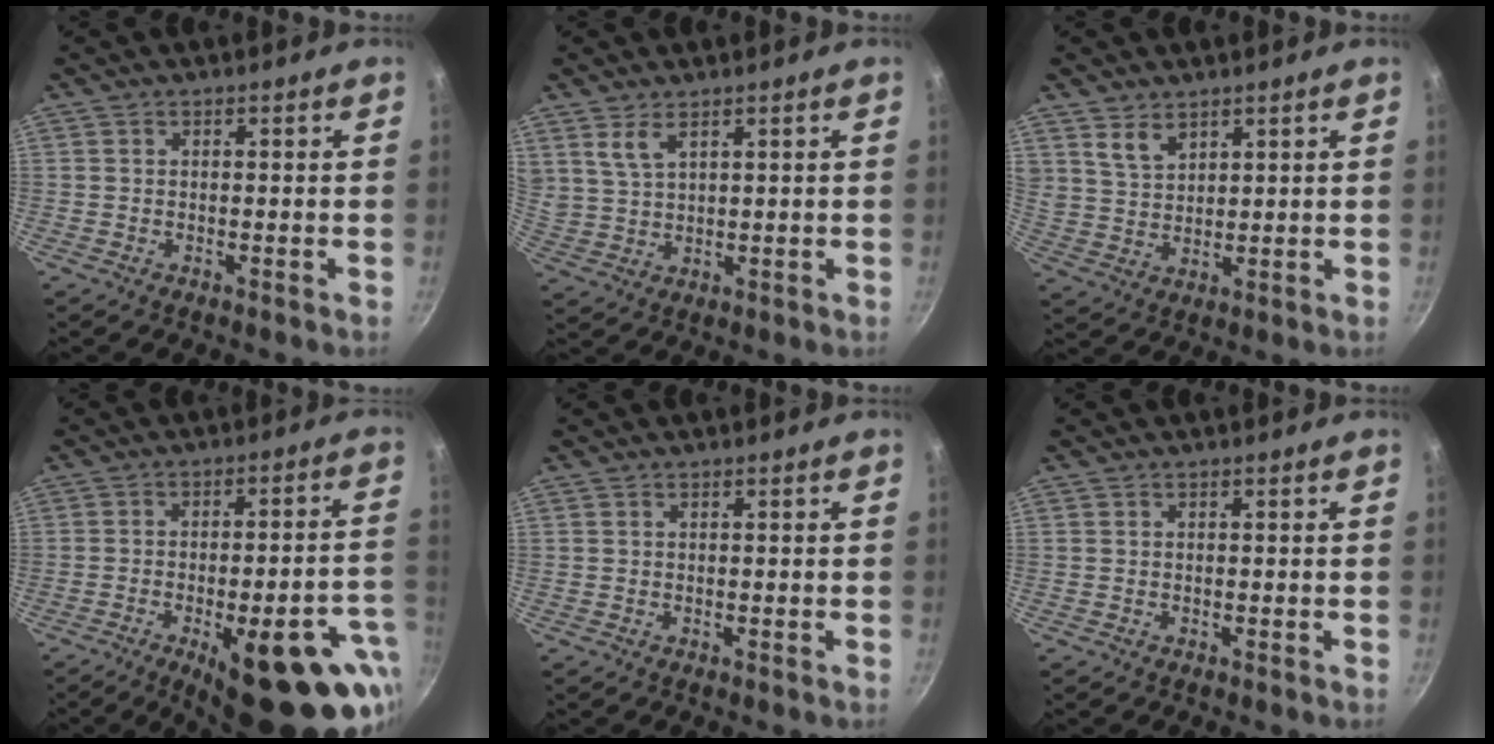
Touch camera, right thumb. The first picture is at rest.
{"total": 4.7, "force": [2.9, 2.1, 3.0], "torque": [-0.059, -0.016, 0.066]}
{"total": 5.4, "force": [3.6, 3.1, 2.7], "torque": [-0.041, -0.019, 0.076]}
{"total": 25.1, "force": [-11.1, 9.0, 20.7], "torque": [-0.211, 0.036, -0.143]}
{"total": 0.0}
{"total": 0.0}